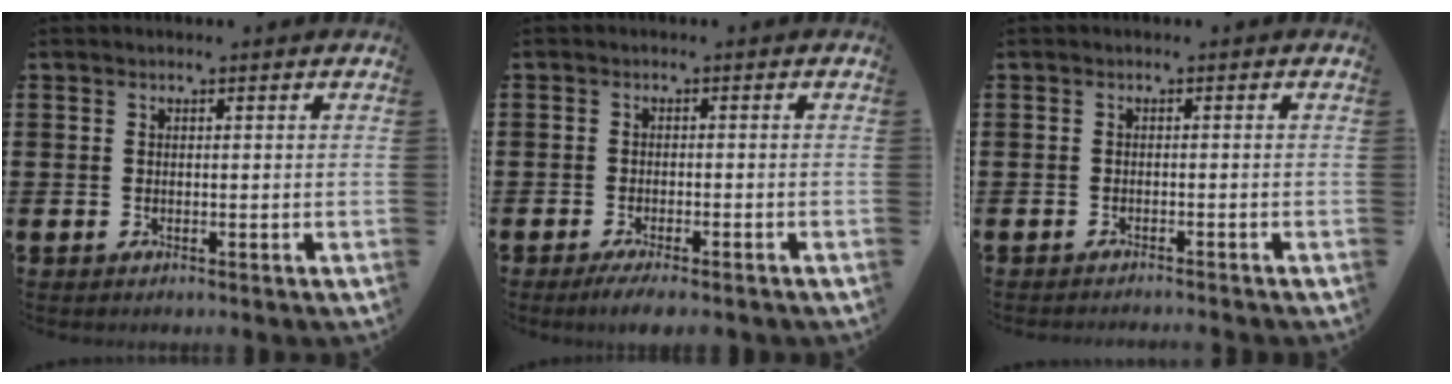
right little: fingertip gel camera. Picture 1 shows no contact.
{"total": 1.7, "force": [-1.2, 0.1, 1.2], "torque": [-0.010, -0.001, -0.024]}
{"total": 0.8, "force": [-0.8, -0.2, -0.1], "torque": [0.001, 0.000, -0.016]}